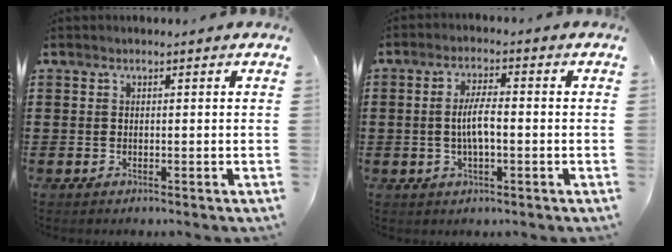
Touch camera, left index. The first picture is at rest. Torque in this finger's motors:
{"motor_torque": [1.04, 0.09, 0.53, 0.11]}